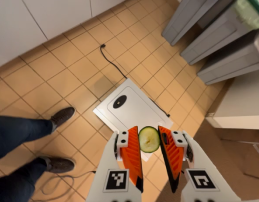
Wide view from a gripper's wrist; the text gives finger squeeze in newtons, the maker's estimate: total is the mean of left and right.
{"total": 5.7, "left": 5.9, "right": 5.6}